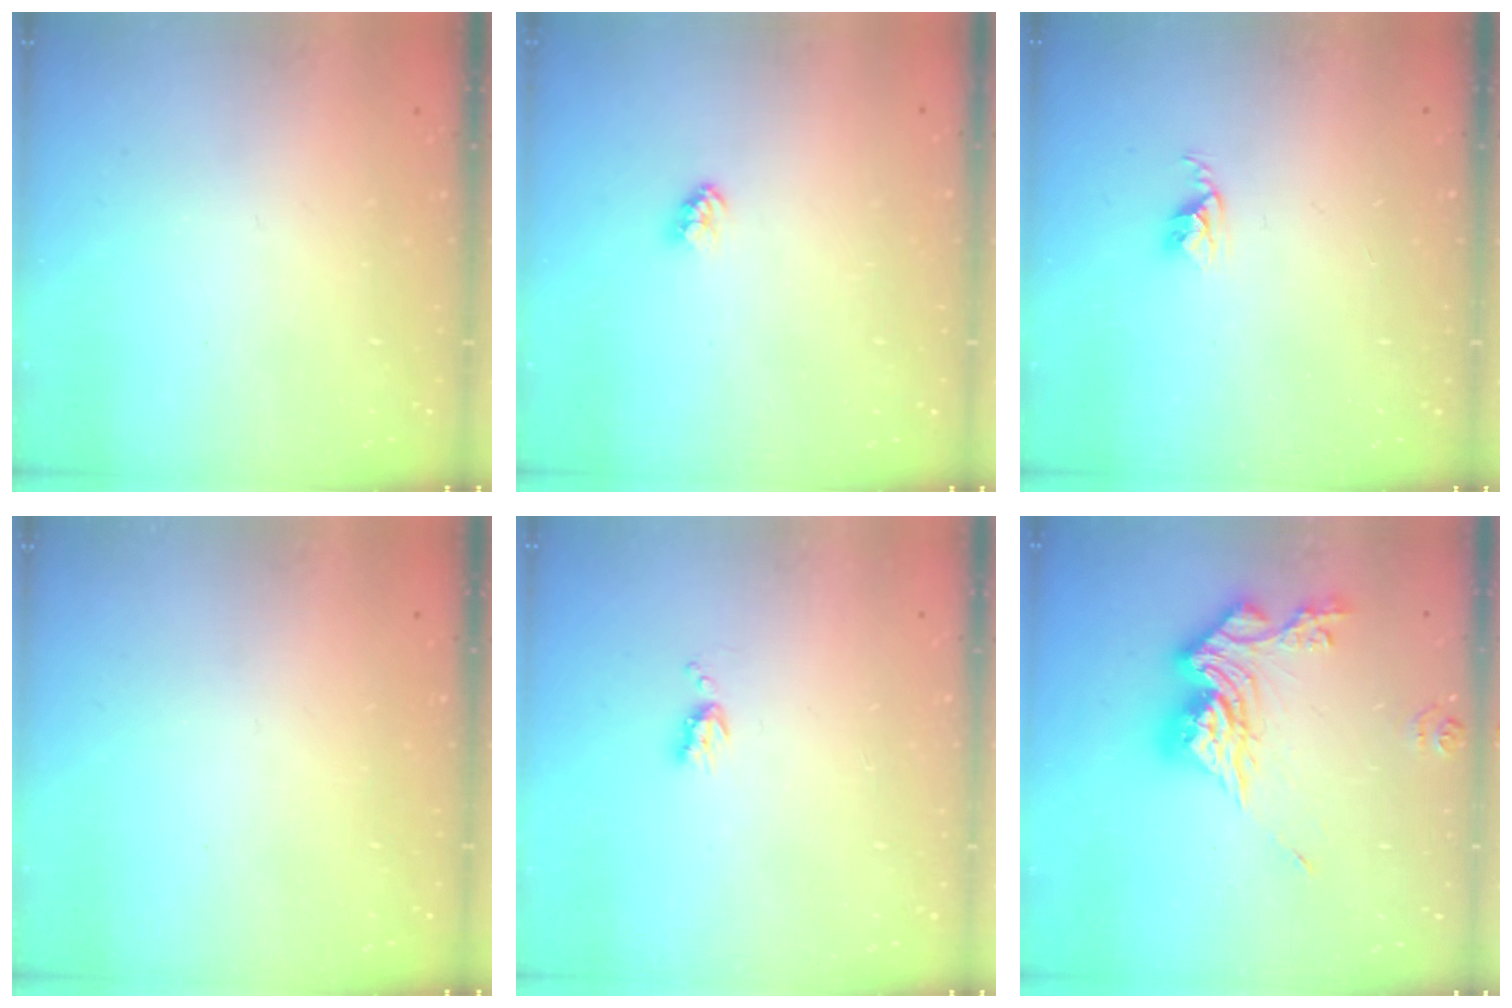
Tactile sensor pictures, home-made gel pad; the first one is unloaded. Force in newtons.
{"total": 2.4, "press": 2.4, "slide": 0.1}
{"total": 2.8, "press": 2.7, "slide": 0.4}
{"total": 0.0}
{"total": 5.8, "press": 5.7, "slide": 0.8}
{"total": 16.4, "press": 16.3, "slide": 1.9}